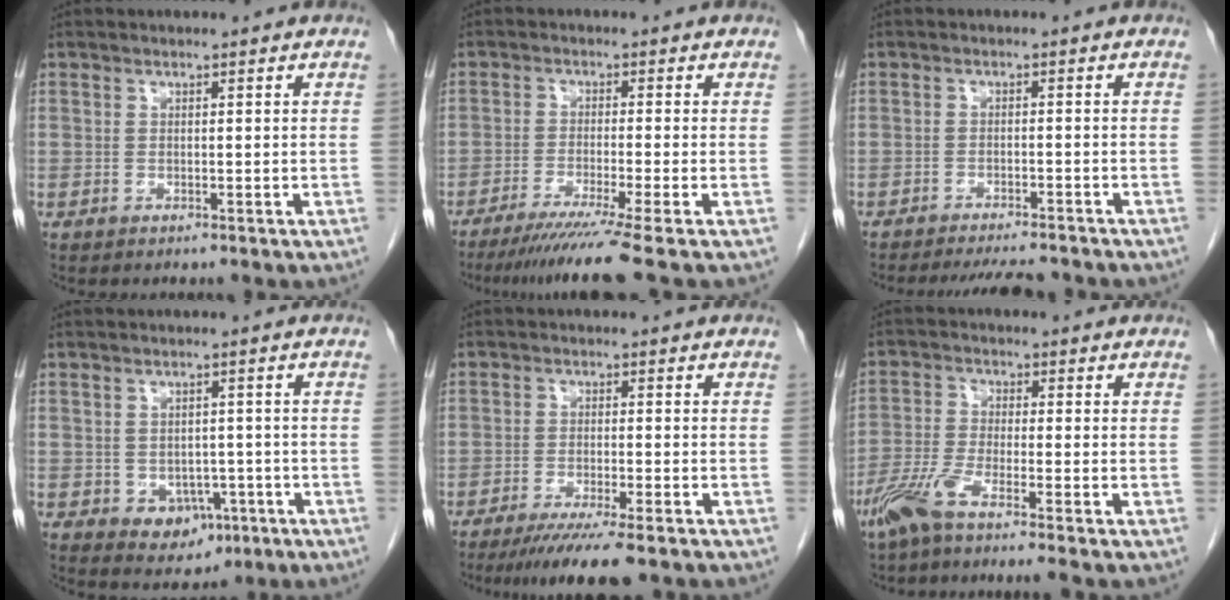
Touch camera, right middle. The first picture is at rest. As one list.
[{"total": 9.0, "force": [-6.9, -2.4, 5.2], "torque": [-0.066, -0.035, -0.109]}, {"total": 7.8, "force": [-7.2, 1.1, 2.7], "torque": [-0.037, -0.011, -0.099]}, {"total": 5.2, "force": [-1.8, 4.0, 2.8], "torque": [-0.030, 0.004, -0.011]}, {"total": 8.3, "force": [-6.4, -0.1, 5.2], "torque": [-0.074, -0.020, -0.100]}, {"total": 5.9, "force": [-4.4, -0.6, 3.8], "torque": [-0.081, -0.015, -0.093]}]